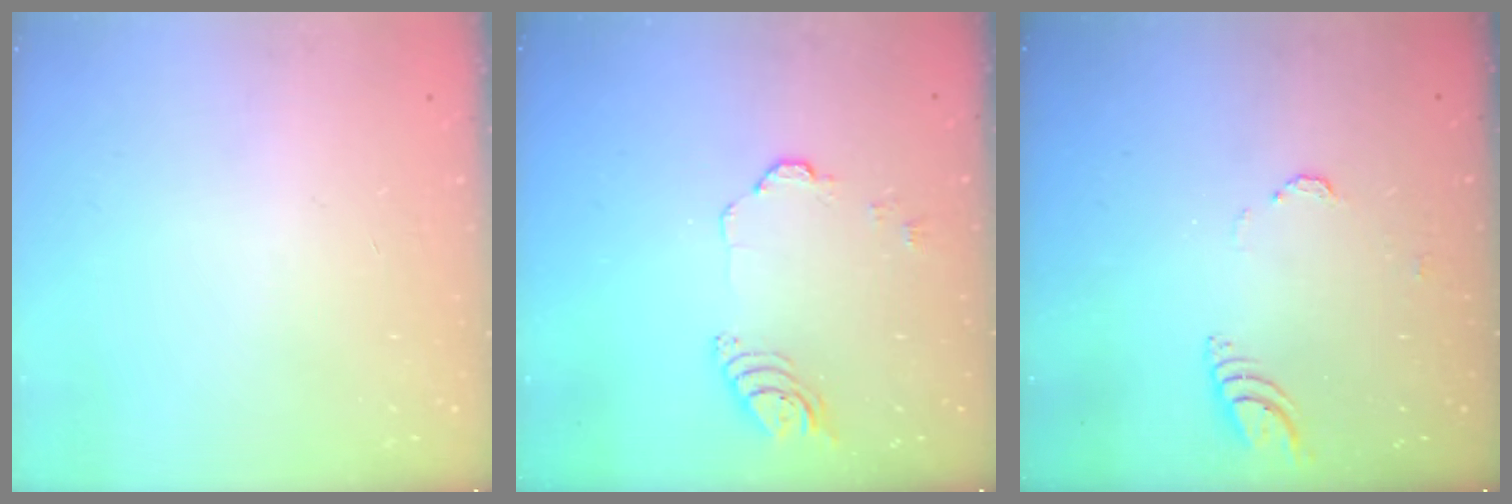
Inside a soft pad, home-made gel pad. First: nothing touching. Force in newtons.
{"total": 6.7, "press": 6.7, "slide": 0.8}
{"total": 4.8, "press": 4.8, "slide": 0.6}